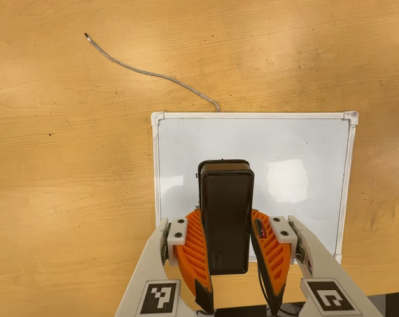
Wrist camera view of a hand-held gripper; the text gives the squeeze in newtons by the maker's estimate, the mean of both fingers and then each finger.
{"total": 6.1, "left": 5.4, "right": 6.7}